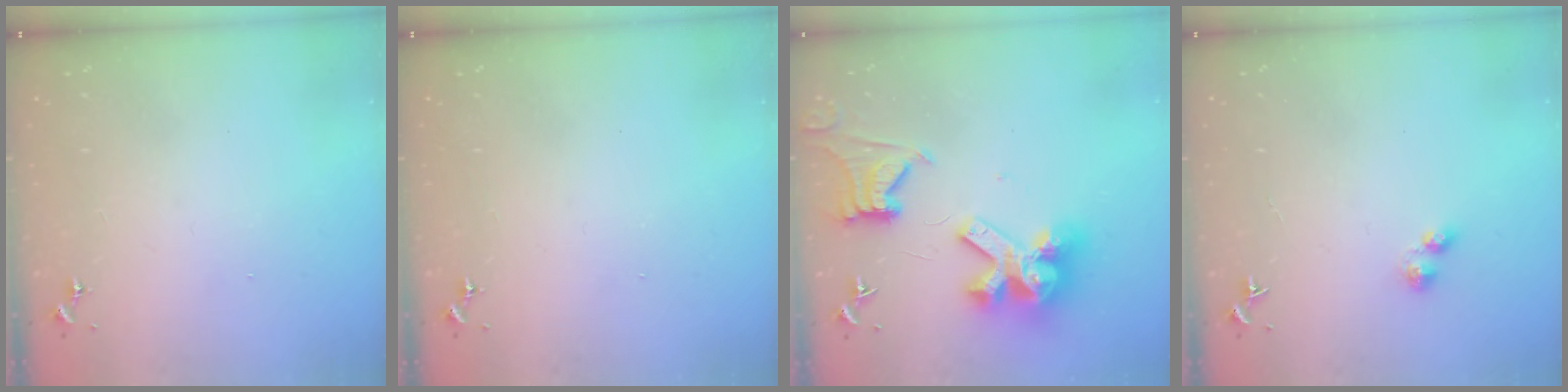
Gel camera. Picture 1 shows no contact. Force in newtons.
{"total": 0.0}
{"total": 19.4, "press": 19.2, "slide": 2.4}
{"total": 2.5, "press": 2.5, "slide": 0.4}